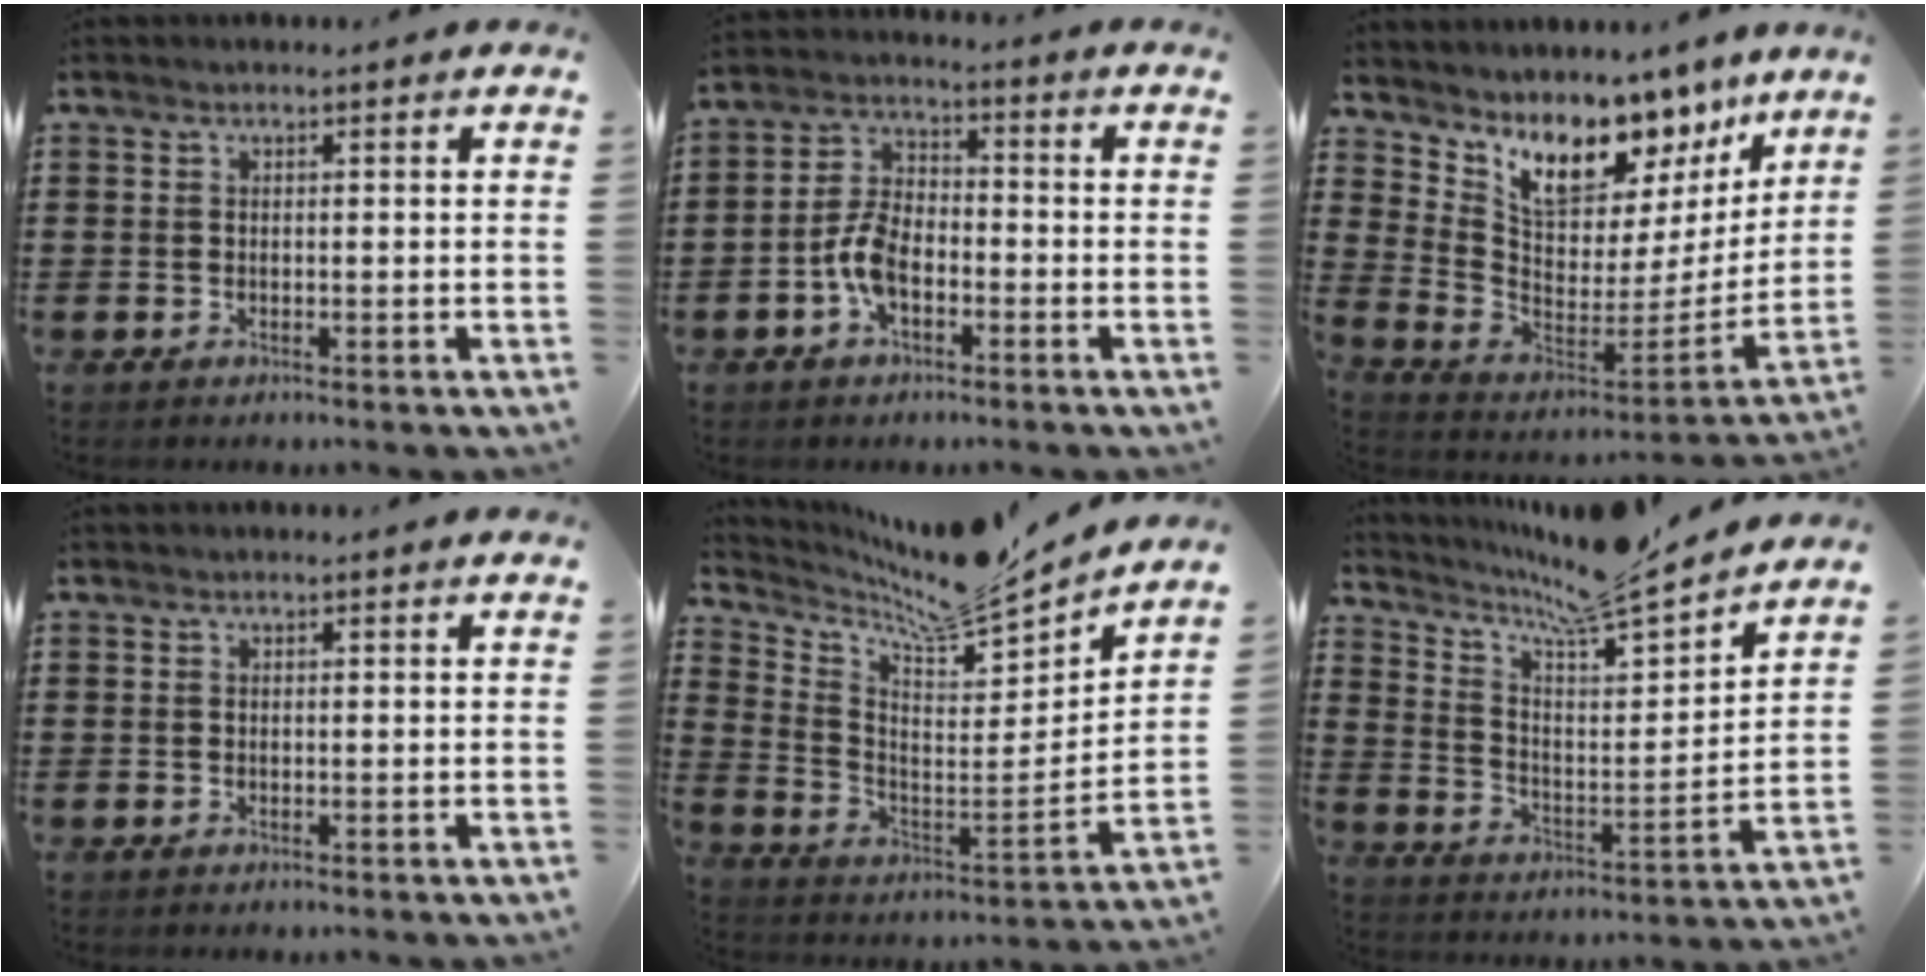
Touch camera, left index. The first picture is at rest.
{"total": 6.4, "force": [-2.6, 3.4, 4.7], "torque": [-0.122, 0.000, -0.059]}
{"total": 9.4, "force": [7.5, 4.6, 3.3], "torque": [-0.095, -0.060, 0.138]}
{"total": 0.0}
{"total": 9.2, "force": [8.3, 1.6, 3.7], "torque": [-0.086, -0.069, 0.132]}
{"total": 8.7, "force": [8.0, 0.1, 3.4], "torque": [-0.099, -0.057, 0.133]}